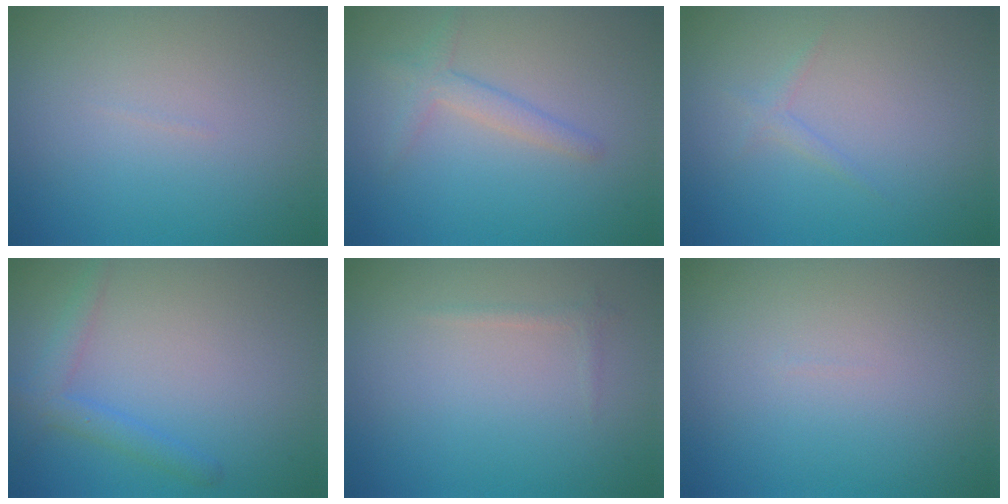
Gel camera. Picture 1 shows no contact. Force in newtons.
{"total": 1.9, "press": 1.9, "slide": 0.1}
{"total": 0.8, "press": 0.8, "slide": 0.0}
{"total": 2.4, "press": 2.4, "slide": 0.1}
{"total": 0.6, "press": 0.6, "slide": 0.0}
{"total": 0.0}